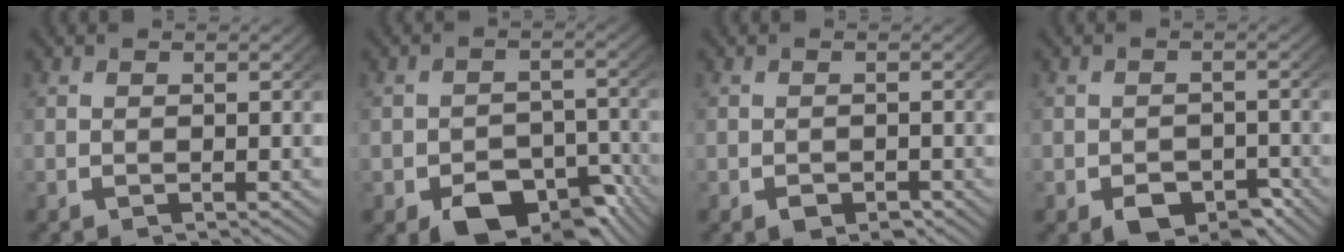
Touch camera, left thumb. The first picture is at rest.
{"total": 9.0, "force": [-5.3, 5.4, 4.8], "torque": [-0.084, -0.050, -0.068]}
{"total": 1.7, "force": [-0.9, 1.1, 0.8], "torque": [-0.009, -0.012, -0.013]}
{"total": 4.9, "force": [-2.6, 3.2, 2.7], "torque": [-0.042, -0.033, -0.034]}